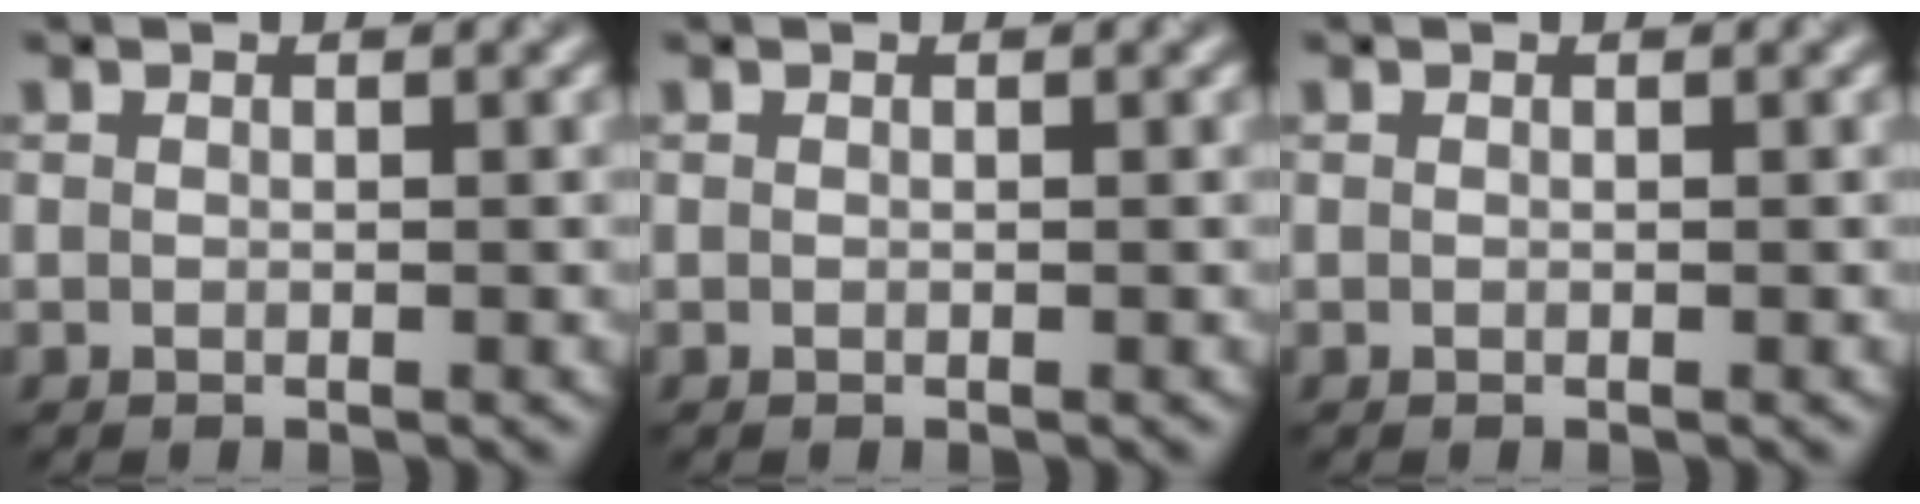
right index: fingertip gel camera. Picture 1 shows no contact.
{"total": 0.0}
{"total": 0.0}